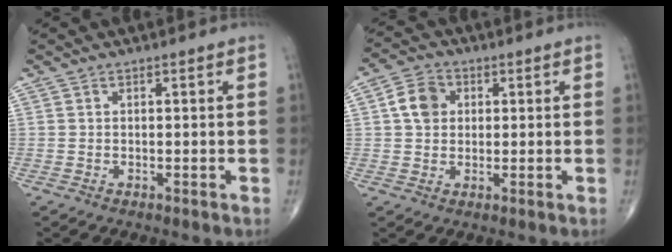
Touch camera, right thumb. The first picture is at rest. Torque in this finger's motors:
{"motor_torque": [-0.48, 0.56, -0.02, -0.04, 0.06]}